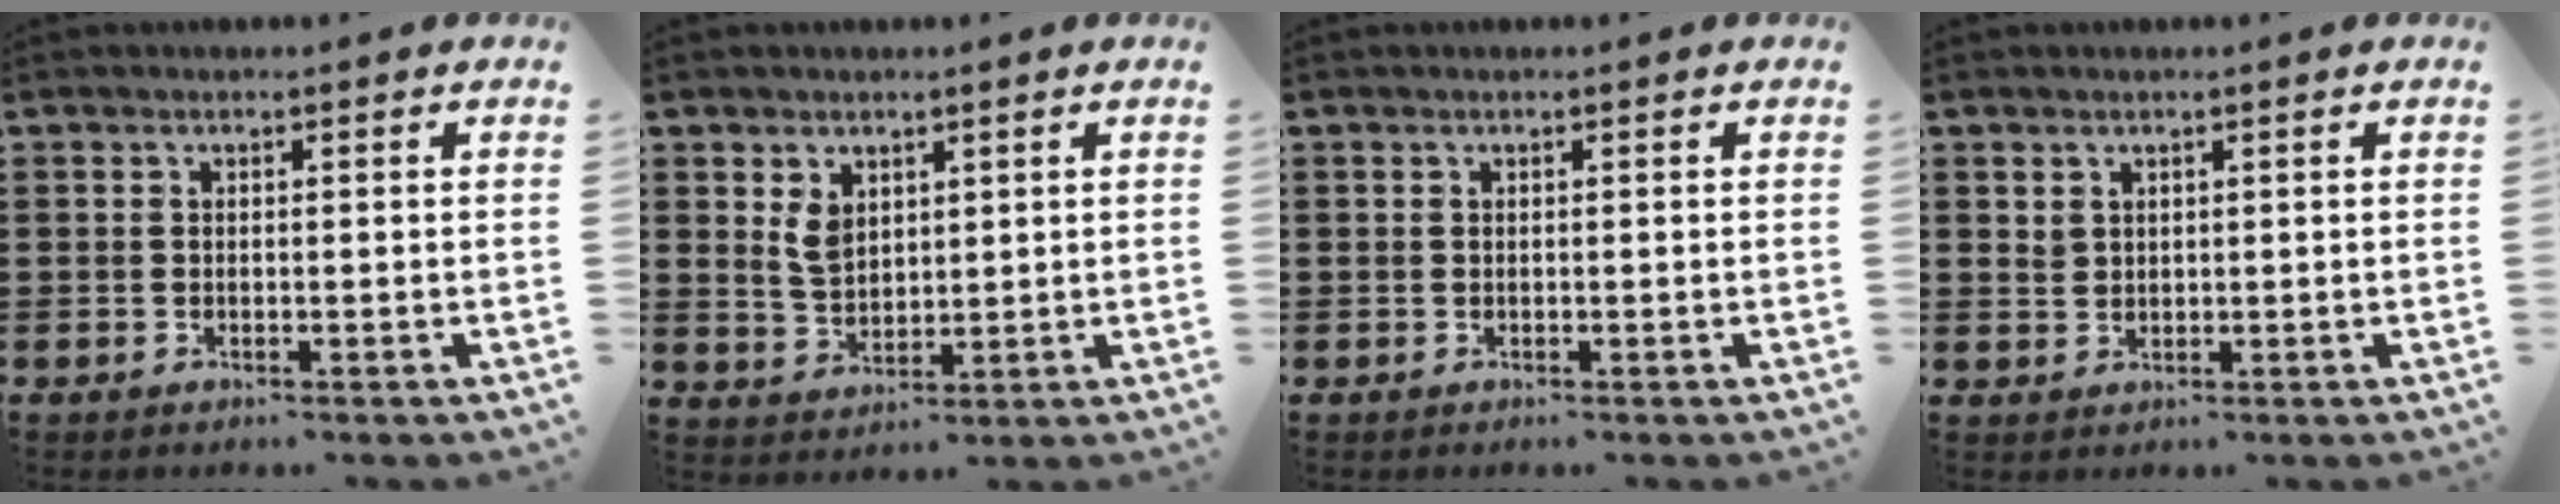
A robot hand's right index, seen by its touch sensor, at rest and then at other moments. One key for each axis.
{"total": 4.0, "fx": 2.0, "fy": 2.6, "fz": 2.2, "tx": -0.052, "ty": 0.007, "tz": 0.038}
{"total": 0.0}
{"total": 1.6, "fx": 1.1, "fy": 1.1, "fz": 0.3, "tx": -0.007, "ty": 0.003, "tz": 0.022}